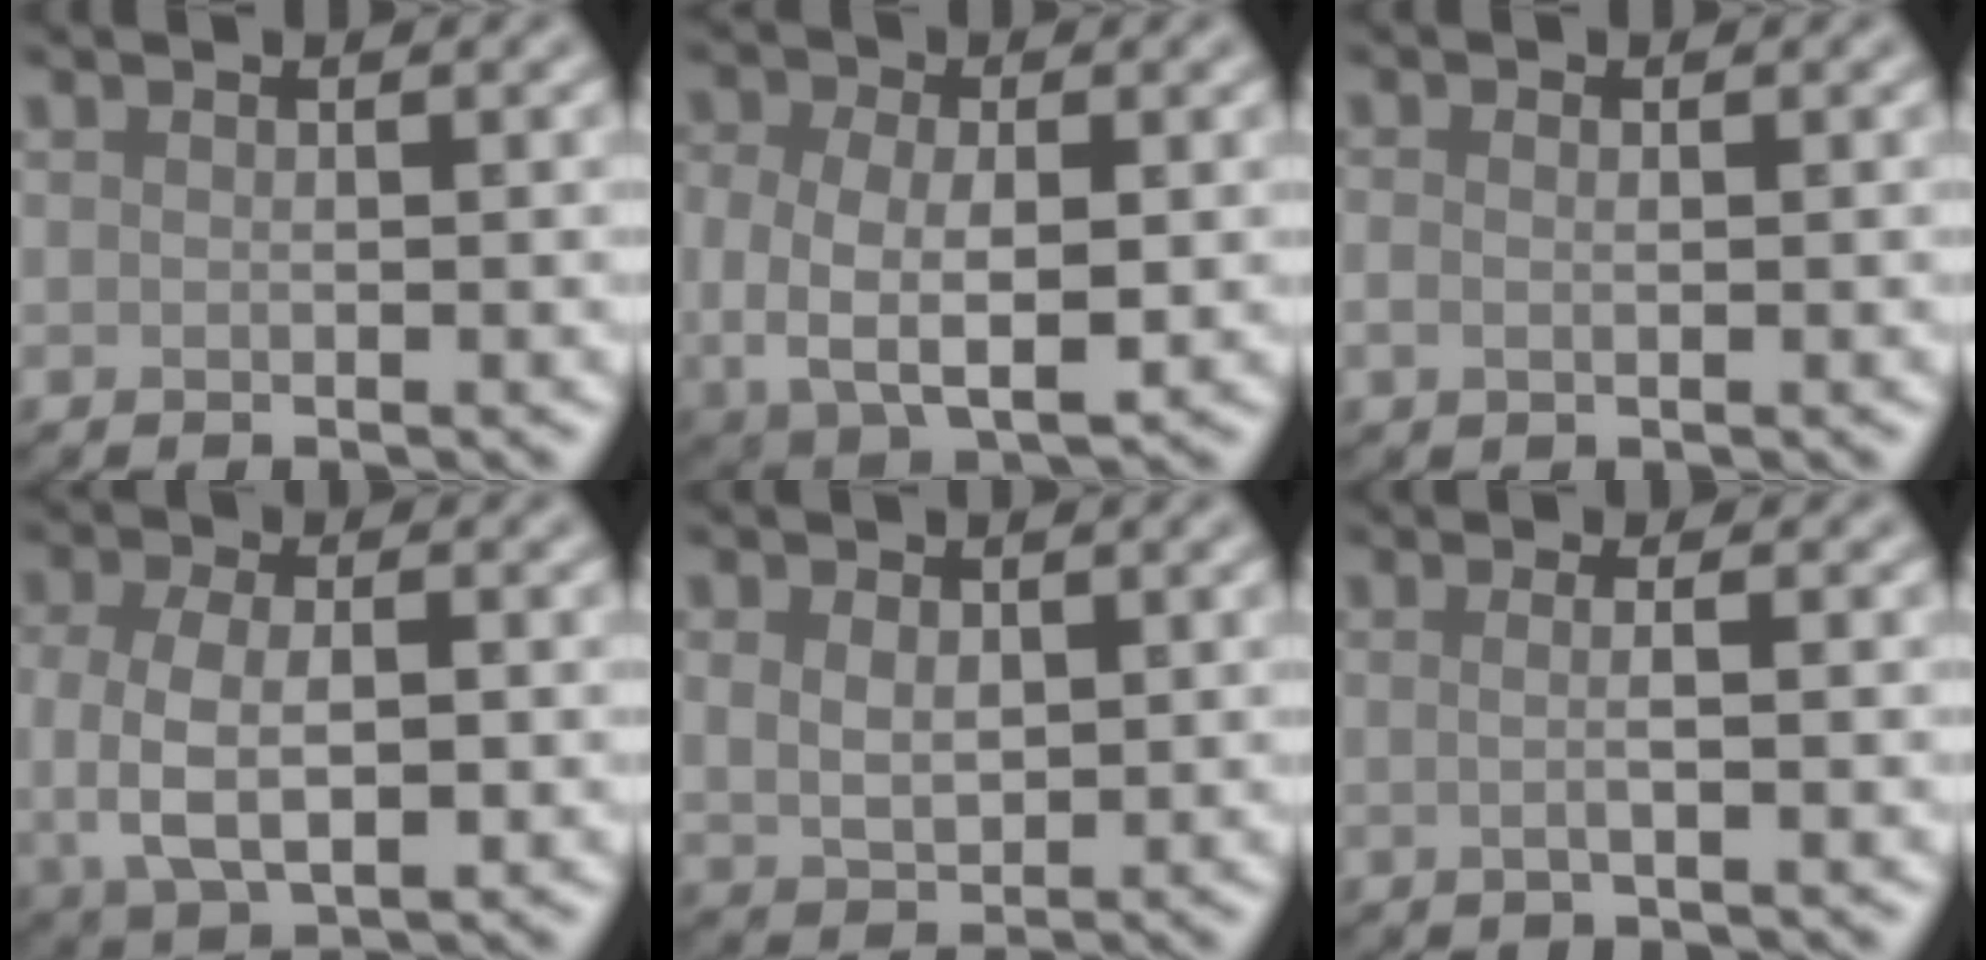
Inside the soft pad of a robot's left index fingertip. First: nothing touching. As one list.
[{"total": 6.4, "force": [-0.4, 4.1, 4.8], "torque": [-0.103, -0.014, -0.002]}, {"total": 1.0, "force": [-0.1, 0.6, 0.8], "torque": [-0.020, -0.003, -0.002]}, {"total": 5.5, "force": [-0.3, 2.9, 4.7], "torque": [-0.102, -0.008, -0.006]}, {"total": 2.7, "force": [0.6, 1.9, 1.8], "torque": [-0.040, -0.002, 0.015]}, {"total": 2.5, "force": [0.2, 1.0, 2.2], "torque": [-0.017, -0.003, -0.020]}]